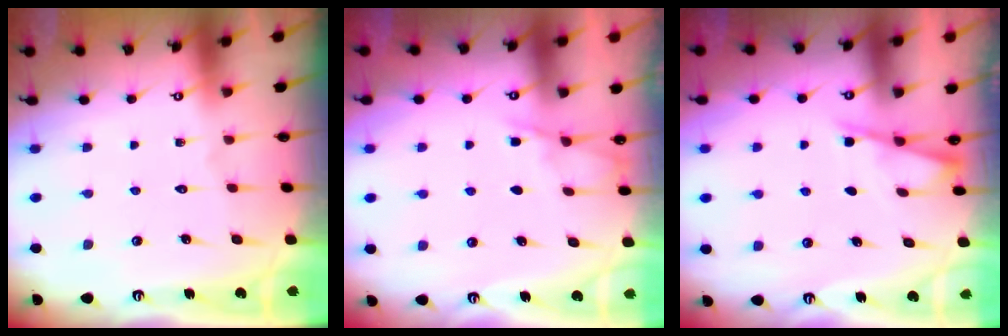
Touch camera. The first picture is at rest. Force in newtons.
{"total": 4.0, "press": 3.9, "slide": 0.6}
{"total": 3.7, "press": 3.7, "slide": 0.6}